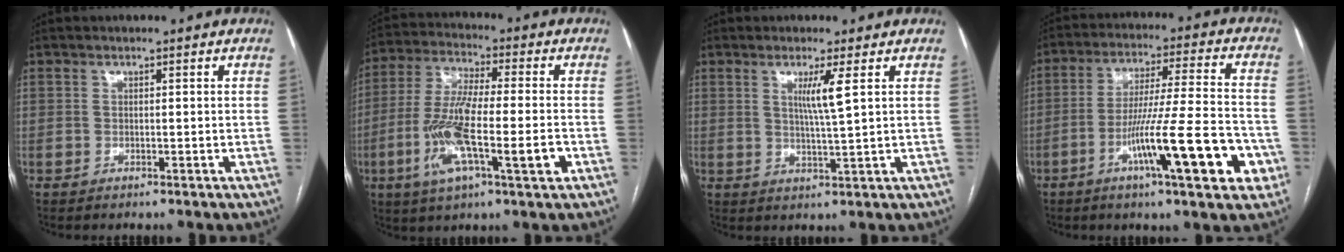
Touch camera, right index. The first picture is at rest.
{"total": 14.4, "force": [-3.9, 2.3, 13.7], "torque": [-0.267, -0.004, -0.071]}
{"total": 4.2, "force": [1.5, -0.8, 3.9], "torque": [-0.074, -0.008, 0.028]}
{"total": 16.6, "force": [-6.2, 0.8, 15.3], "torque": [-0.242, -0.005, -0.098]}